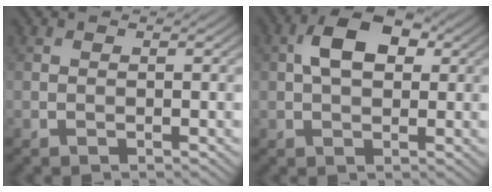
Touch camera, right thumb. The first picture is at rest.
{"total": 6.2, "force": [1.4, 3.7, 4.8], "torque": [-0.088, 0.012, 0.016]}